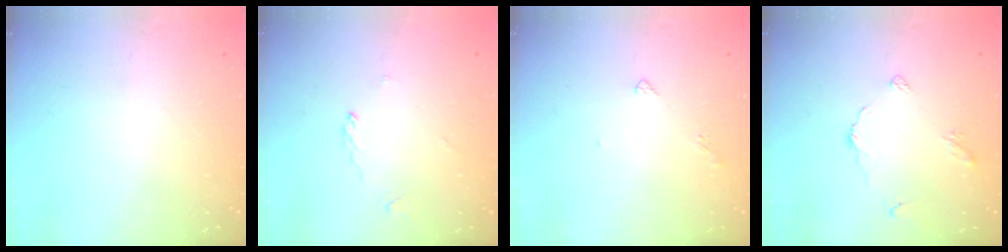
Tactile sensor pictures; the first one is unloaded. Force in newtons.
{"total": 1.9, "press": 1.9, "slide": 0.2}
{"total": 3.8, "press": 3.7, "slide": 0.8}
{"total": 5.8, "press": 5.7, "slide": 0.6}